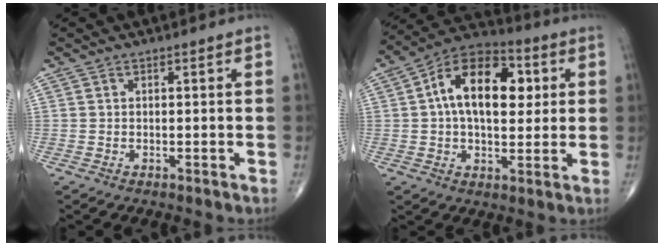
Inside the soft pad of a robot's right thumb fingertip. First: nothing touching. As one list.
[{"total": 17.0, "force": [3.3, 9.9, 13.5], "torque": [-0.191, 0.016, 0.046]}]